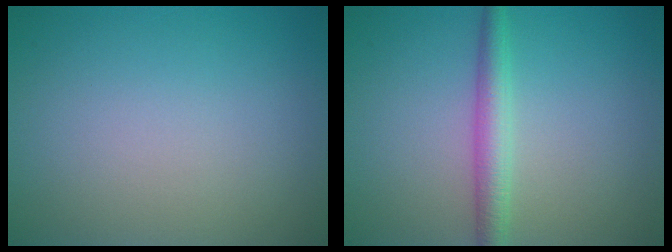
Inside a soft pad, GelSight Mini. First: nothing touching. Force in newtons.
{"total": 2.9, "press": 2.9, "slide": 0.1}